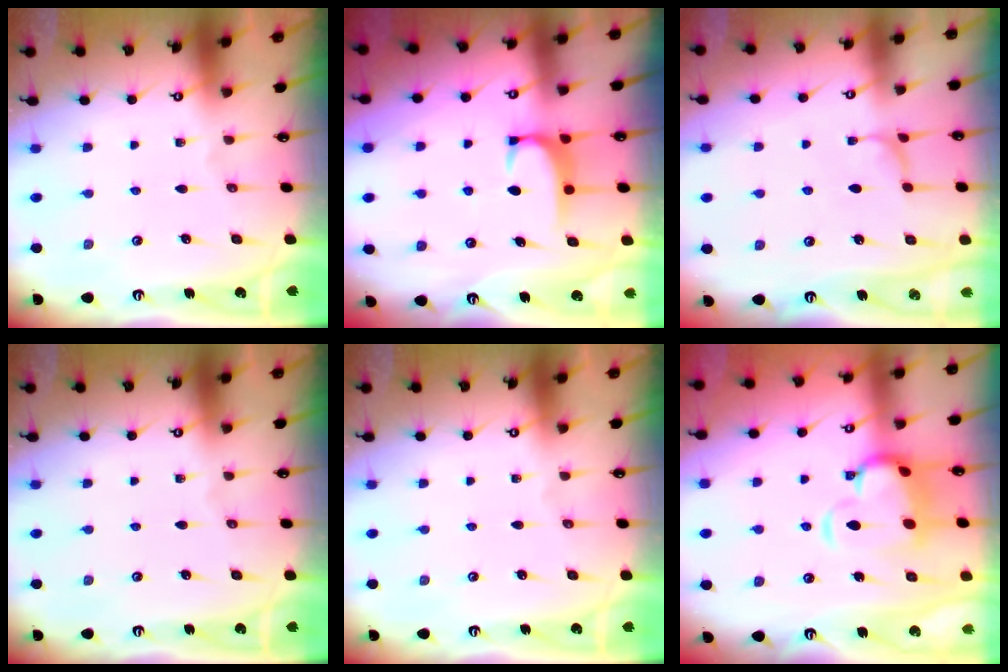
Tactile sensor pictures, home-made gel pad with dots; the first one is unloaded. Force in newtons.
{"total": 1.9, "press": 1.9, "slide": 0.5}
{"total": 2.1, "press": 2.0, "slide": 0.3}
{"total": 0.0}
{"total": 0.0}
{"total": 7.1, "press": 6.9, "slide": 1.8}